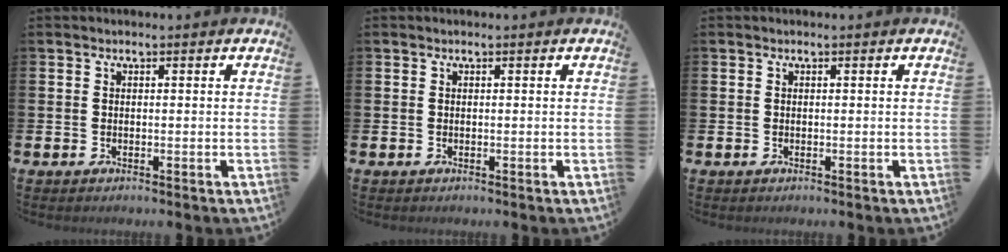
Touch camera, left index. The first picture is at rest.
{"total": 0.0}
{"total": 0.0}